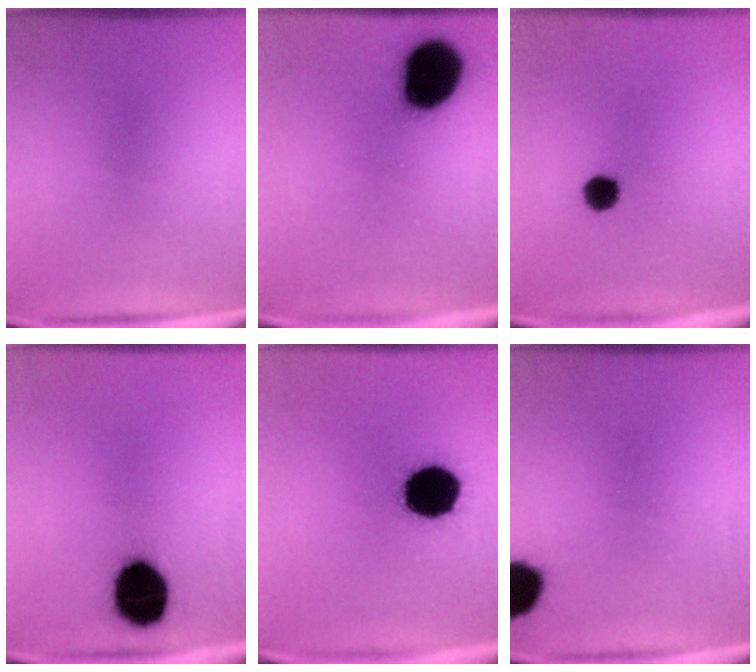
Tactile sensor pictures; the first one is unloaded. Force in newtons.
{"total": 17.0}
{"total": 4.1}
{"total": 13.5}
{"total": 18.1}
{"total": 9.4}